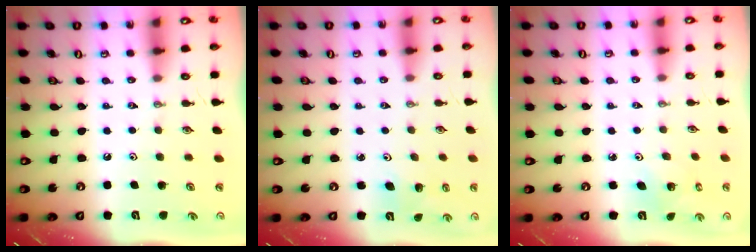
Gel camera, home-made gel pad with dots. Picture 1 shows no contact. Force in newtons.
{"total": 3.3, "press": 3.0, "slide": 1.3}
{"total": 3.6, "press": 3.6, "slide": 0.4}